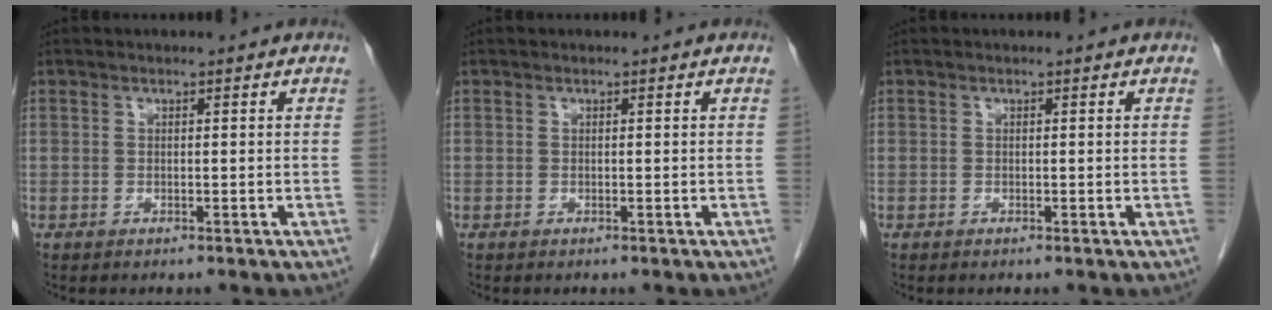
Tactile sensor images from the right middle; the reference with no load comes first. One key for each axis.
{"total": 0.0}
{"total": 0.0}